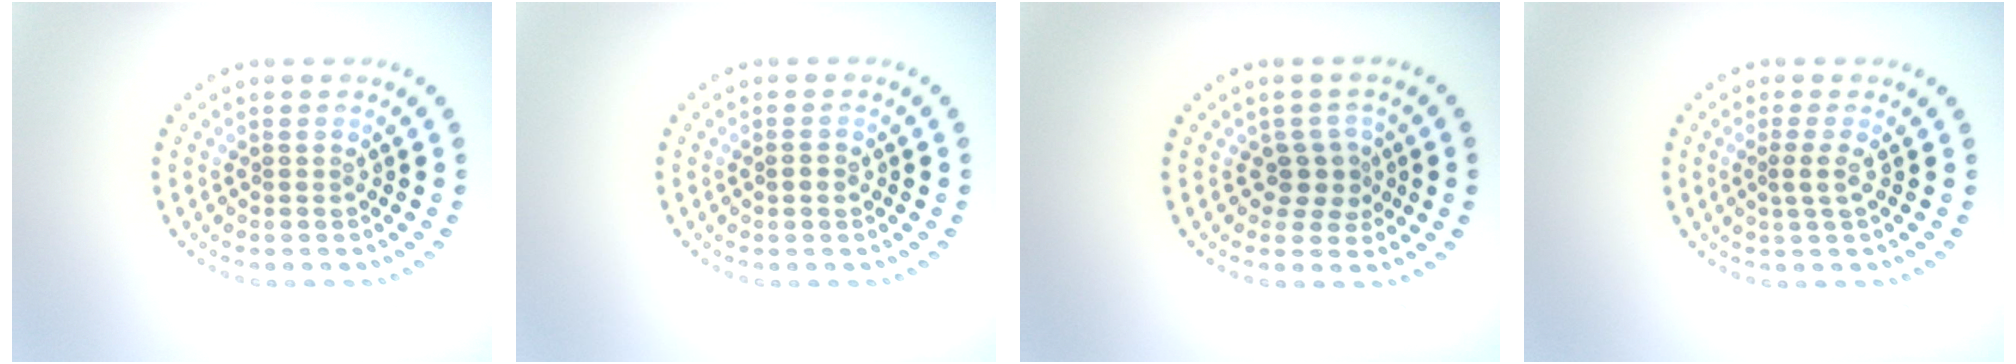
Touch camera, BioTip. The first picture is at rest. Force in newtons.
{"total": 0.9, "press": 0.9, "slide": 0.0}
{"total": 2.3, "press": 1.9, "slide": 1.4}
{"total": 1.5, "press": 1.1, "slide": 1.0}